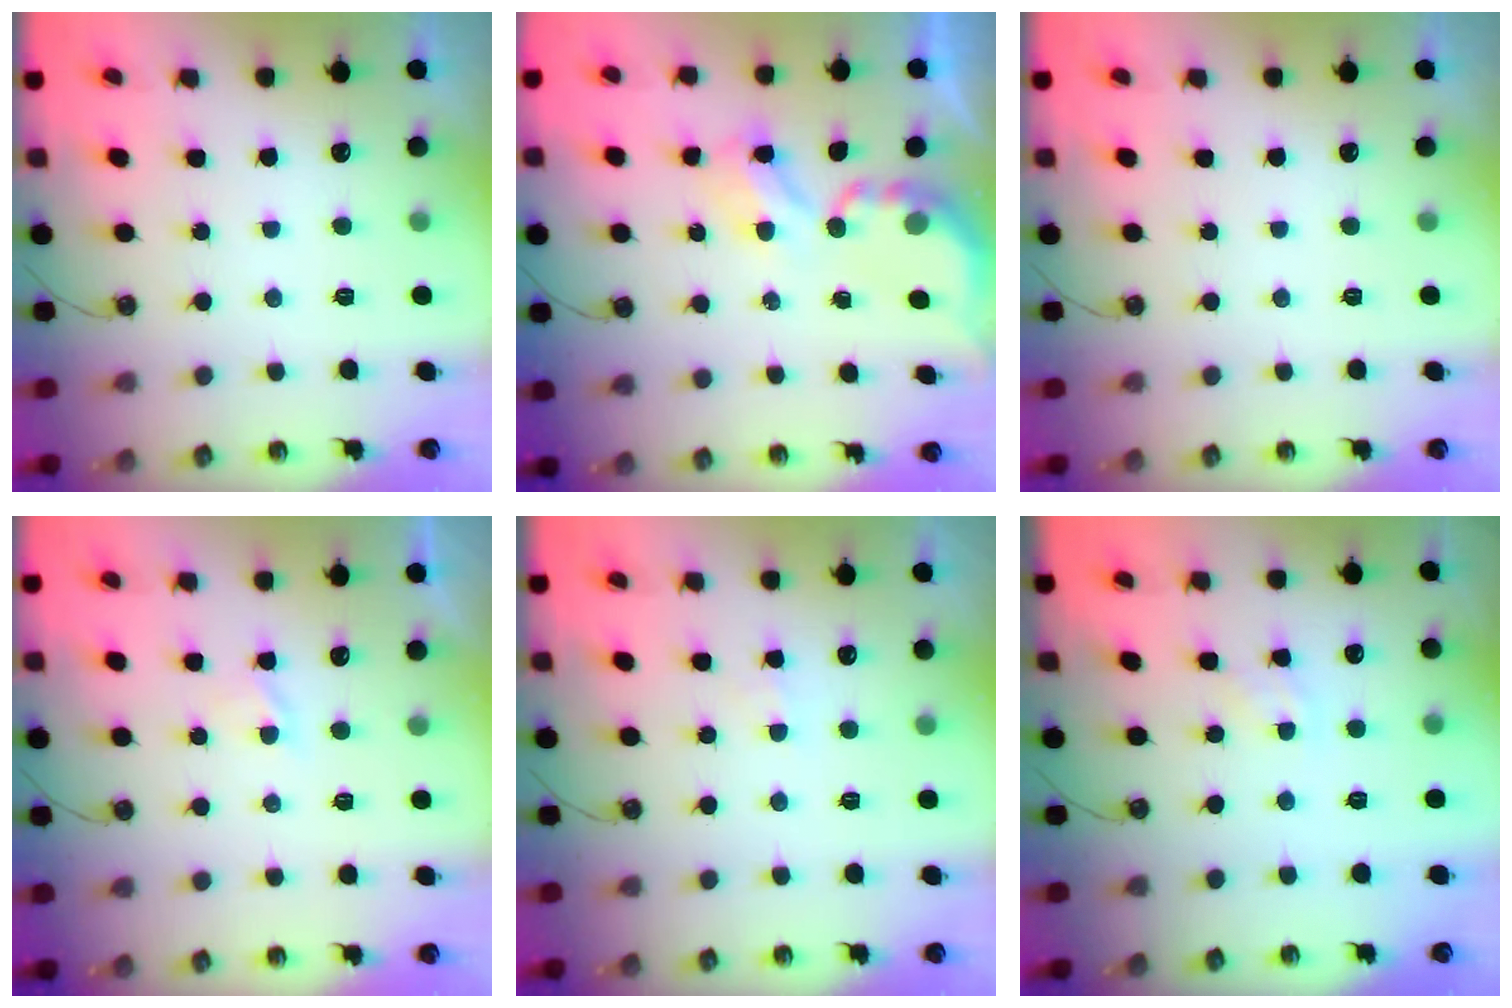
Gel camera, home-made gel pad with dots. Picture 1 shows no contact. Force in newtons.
{"total": 3.8, "press": 3.8, "slide": 0.2}
{"total": 0.0}
{"total": 0.9, "press": 0.9, "slide": 0.1}
{"total": 2.9, "press": 2.9, "slide": 0.5}
{"total": 2.1, "press": 2.1, "slide": 0.4}